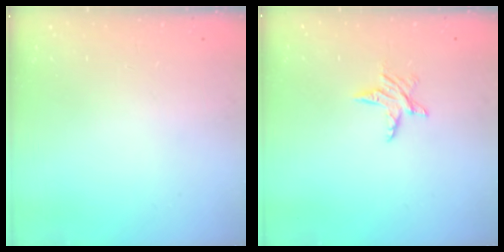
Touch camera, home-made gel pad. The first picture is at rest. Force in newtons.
{"total": 5.8, "press": 5.7, "slide": 0.6}